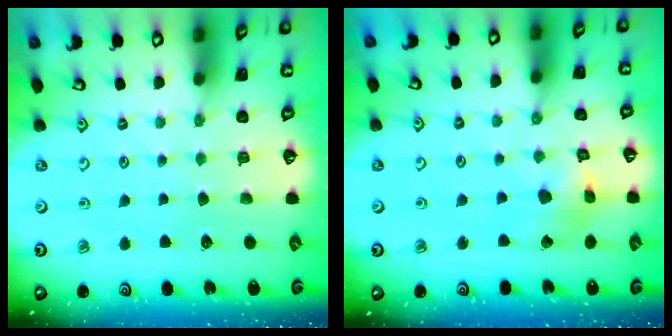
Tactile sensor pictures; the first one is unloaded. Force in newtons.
{"total": 6.8, "press": 6.8, "slide": 0.7}